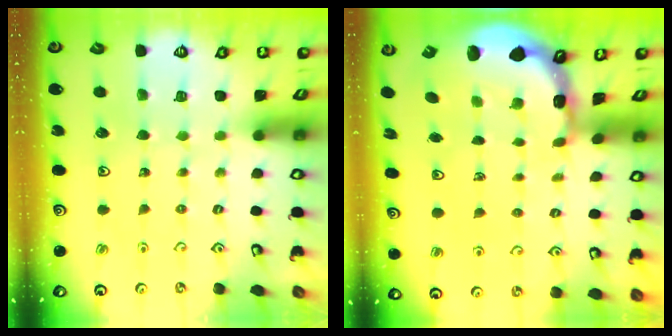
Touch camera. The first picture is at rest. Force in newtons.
{"total": 2.2, "press": 2.0, "slide": 0.9}